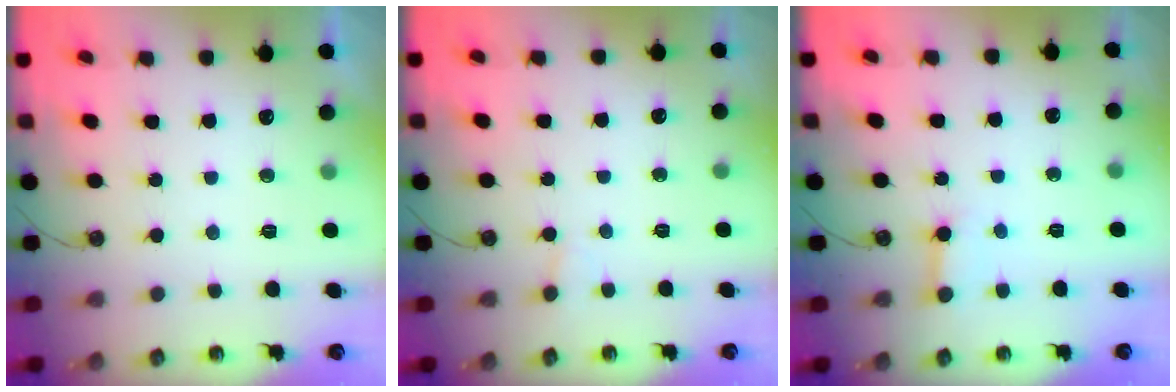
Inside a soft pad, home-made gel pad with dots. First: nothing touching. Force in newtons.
{"total": 2.3, "press": 2.3, "slide": 0.1}
{"total": 3.0, "press": 2.9, "slide": 0.5}